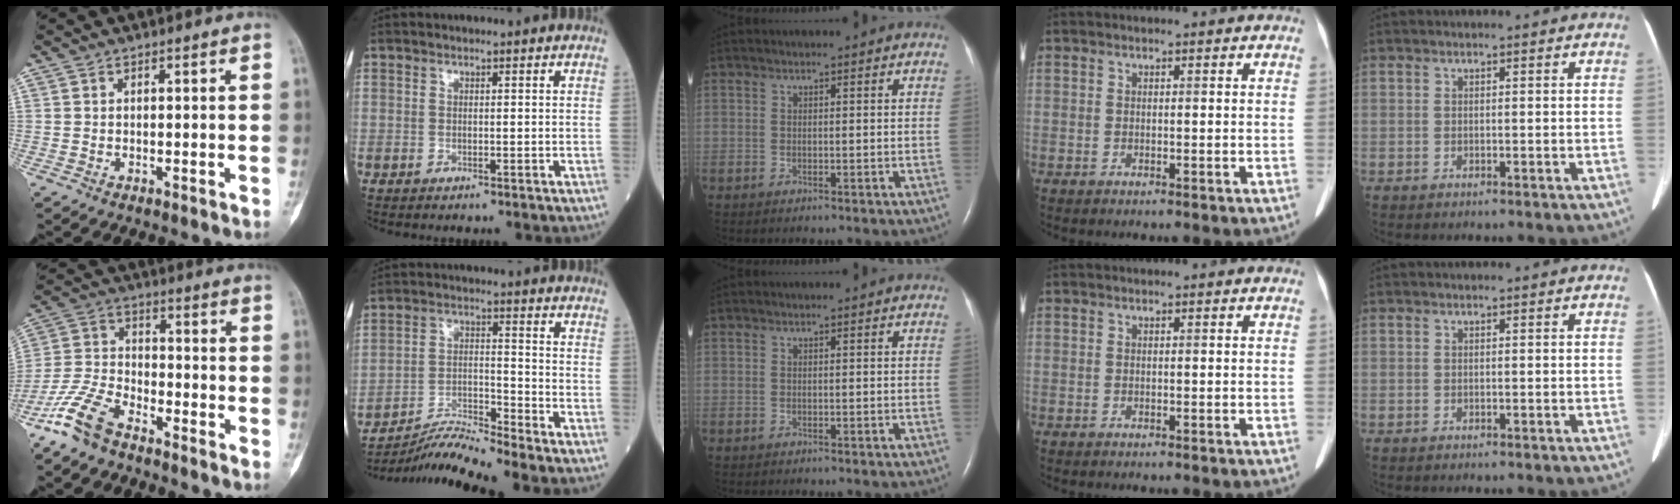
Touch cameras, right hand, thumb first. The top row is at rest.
{"thumb": {"total": 10.5, "force": [-7.7, 4.3, 5.7], "torque": [-0.131, 0.035, -0.162]}, "index": {"total": 7.7, "force": [-7.2, -2.4, 1.3], "torque": [-0.036, 0.002, -0.130]}}